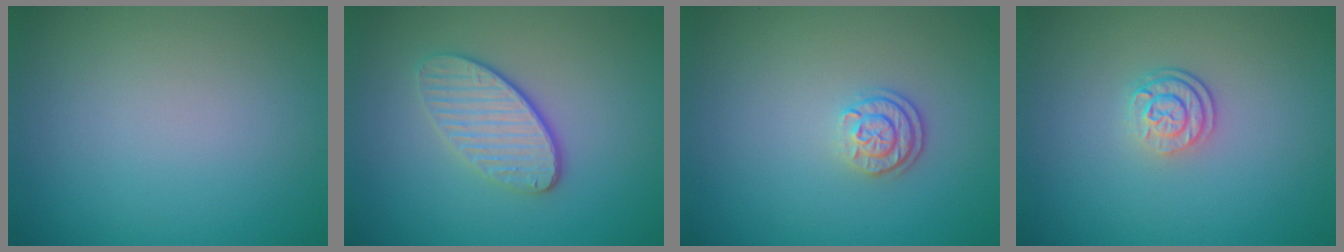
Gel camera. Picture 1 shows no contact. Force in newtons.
{"total": 3.5, "press": 3.0, "slide": 1.9}
{"total": 2.2, "press": 1.8, "slide": 1.3}
{"total": 2.5, "press": 1.9, "slide": 1.6}